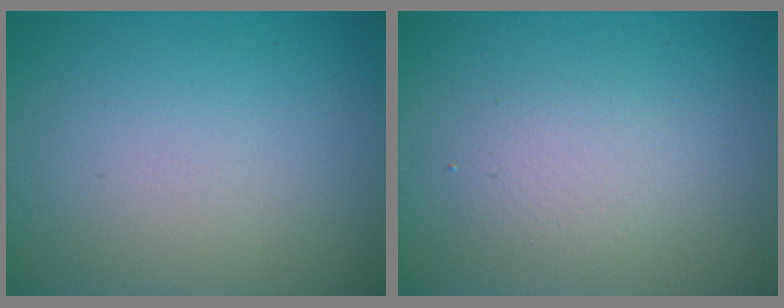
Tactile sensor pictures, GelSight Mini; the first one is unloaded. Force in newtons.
{"total": 1.9, "press": 1.9, "slide": 0.1}